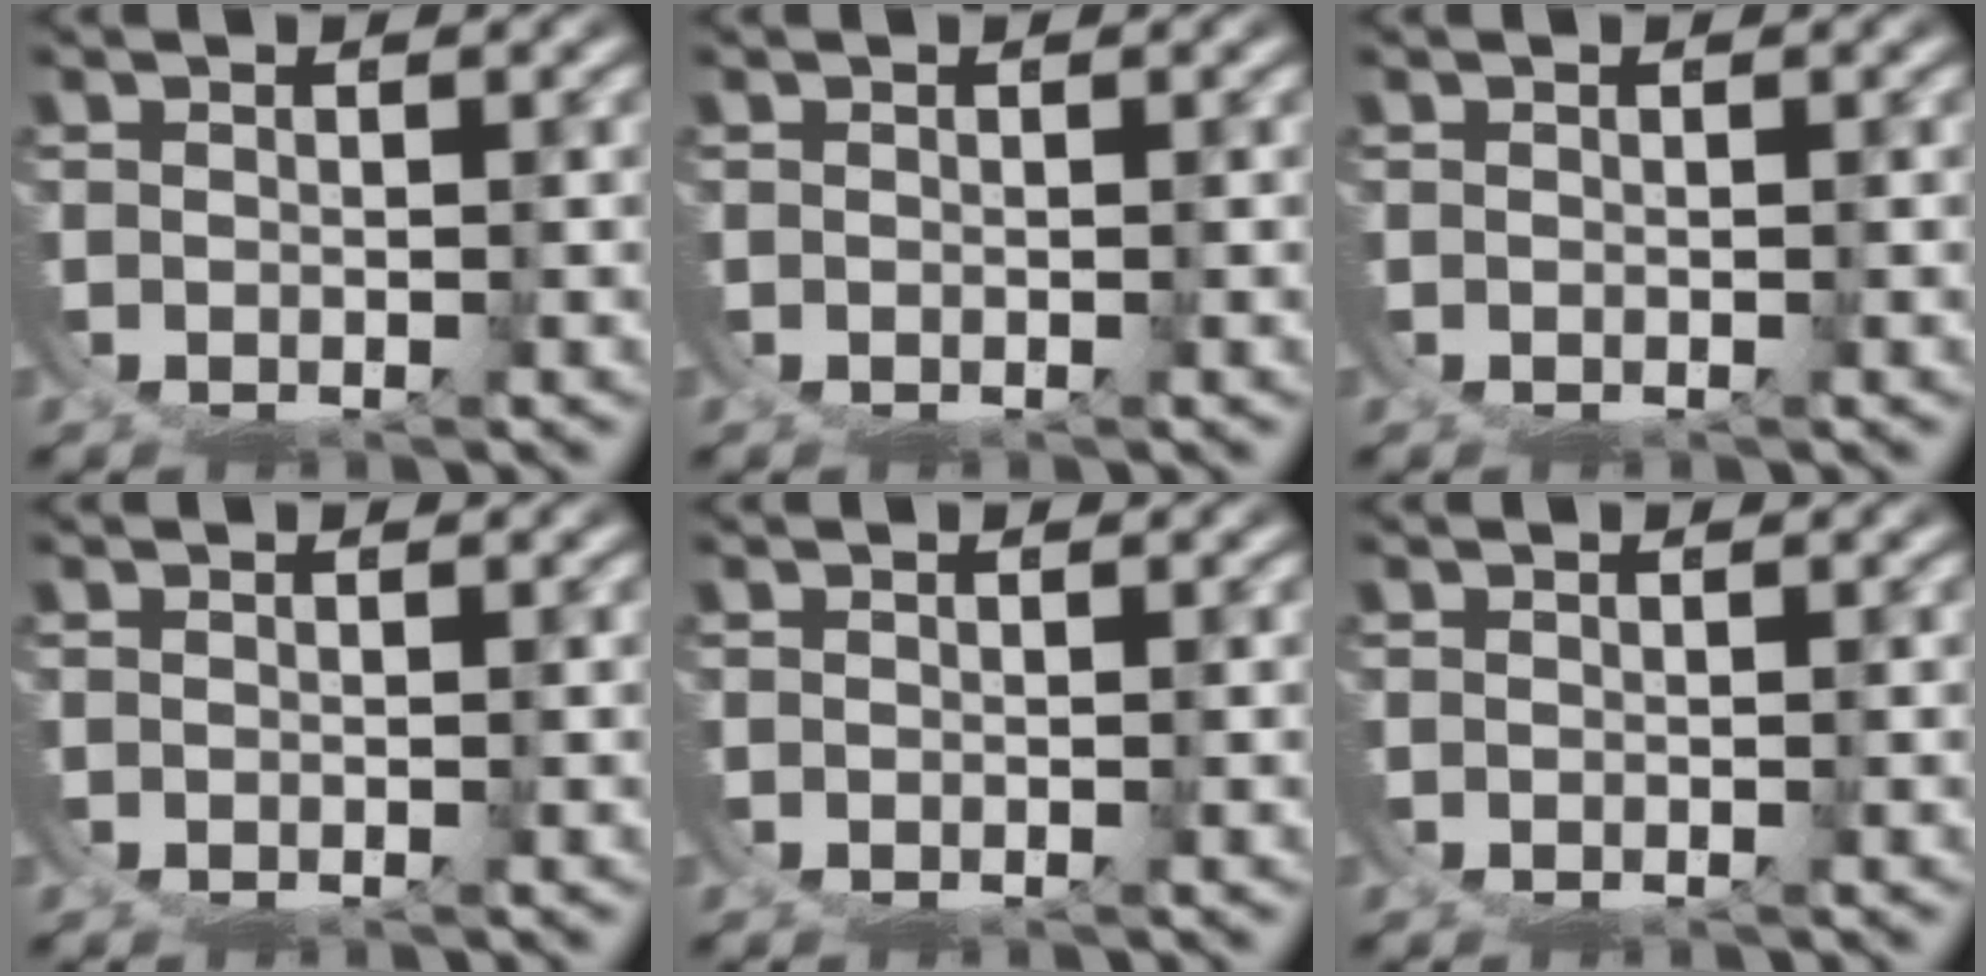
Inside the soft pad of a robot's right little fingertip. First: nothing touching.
{"total": 0.0}
{"total": 0.0}
{"total": 0.0}
{"total": 0.0}
{"total": 0.0}